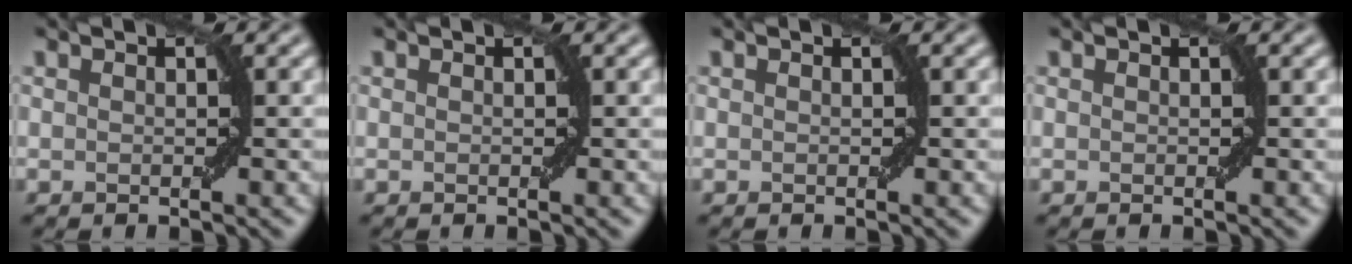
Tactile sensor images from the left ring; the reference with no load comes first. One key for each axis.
{"total": 0.0}
{"total": 0.0}
{"total": 0.0}